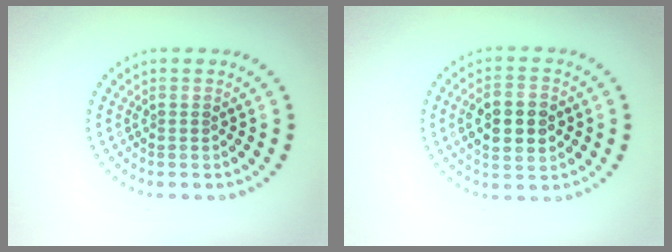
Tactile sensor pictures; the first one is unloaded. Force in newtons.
{"total": 5.2, "press": 5.2, "slide": 0.2}